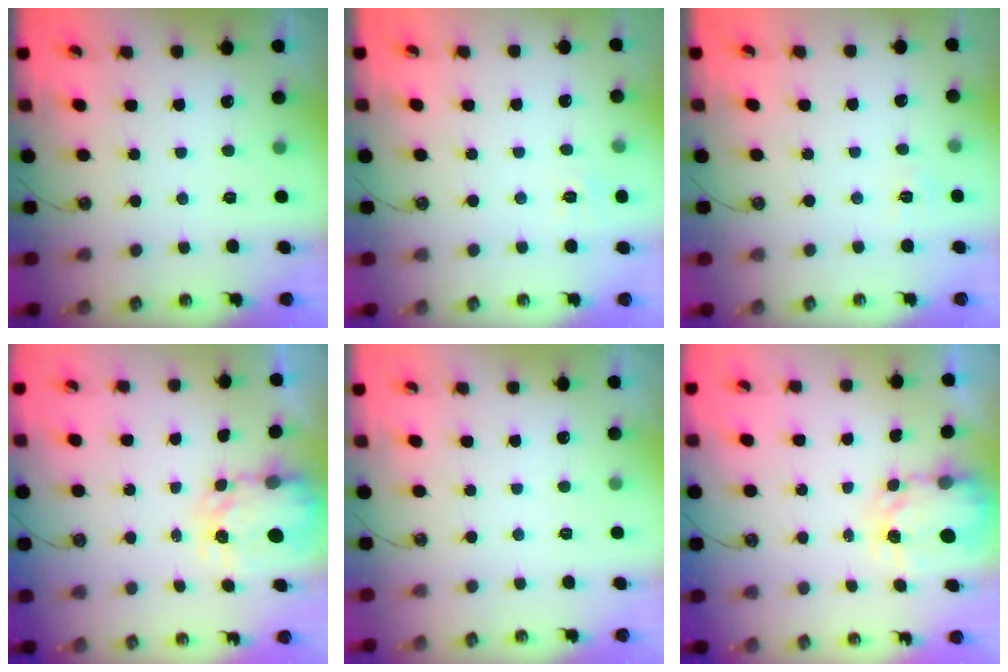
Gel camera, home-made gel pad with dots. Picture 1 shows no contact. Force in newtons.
{"total": 4.7, "press": 4.6, "slide": 0.7}
{"total": 2.8, "press": 2.8, "slide": 0.4}
{"total": 4.0, "press": 4.0, "slide": 0.2}
{"total": 0.0}
{"total": 3.9, "press": 3.9, "slide": 0.3}